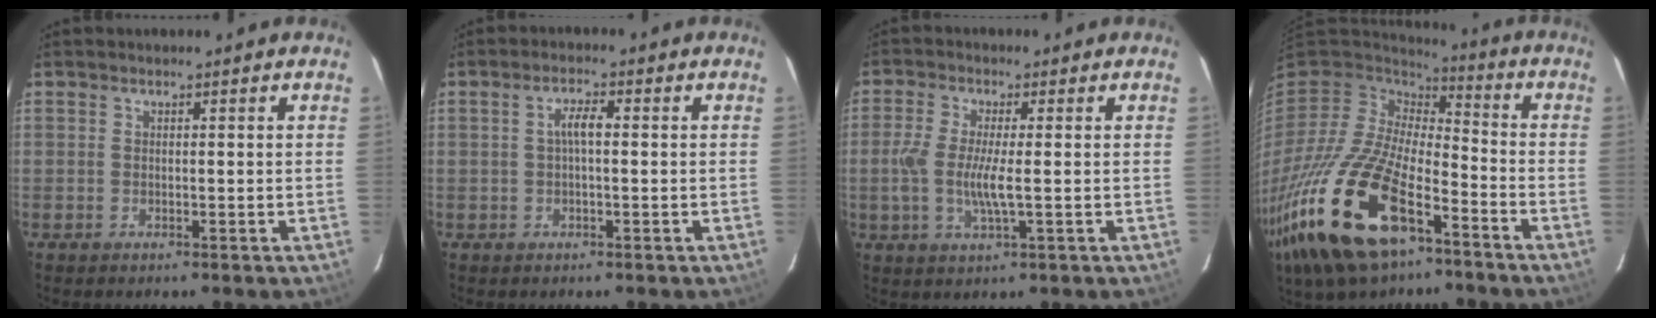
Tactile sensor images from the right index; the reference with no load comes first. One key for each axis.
{"total": 2.8, "fx": 0.1, "fy": 0.7, "fz": 2.7, "tx": -0.053, "ty": 0.009, "tz": 0.002}
{"total": 6.4, "fx": -0.9, "fy": 1.1, "fz": 6.3, "tx": -0.133, "ty": -0.006, "tz": -0.020}
{"total": 26.6, "fx": -13.9, "fy": 11.8, "fz": 19.3, "tx": -0.422, "ty": -0.055, "tz": -0.256}